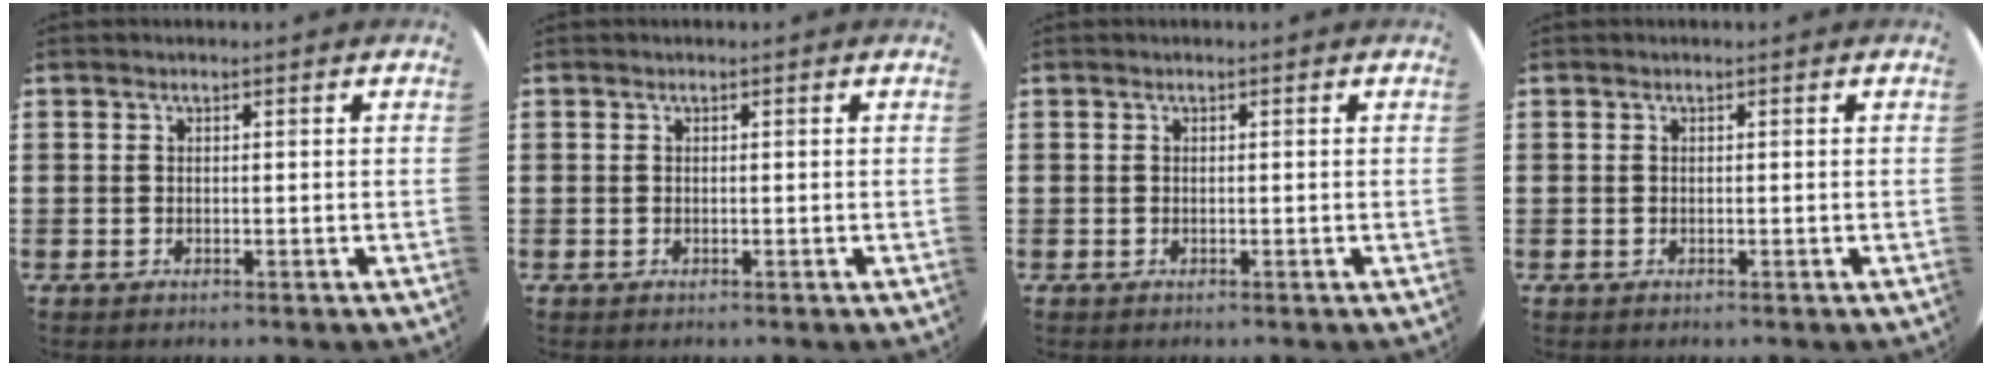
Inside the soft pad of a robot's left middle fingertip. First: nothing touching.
{"total": 0.0}
{"total": 0.0}
{"total": 0.0}